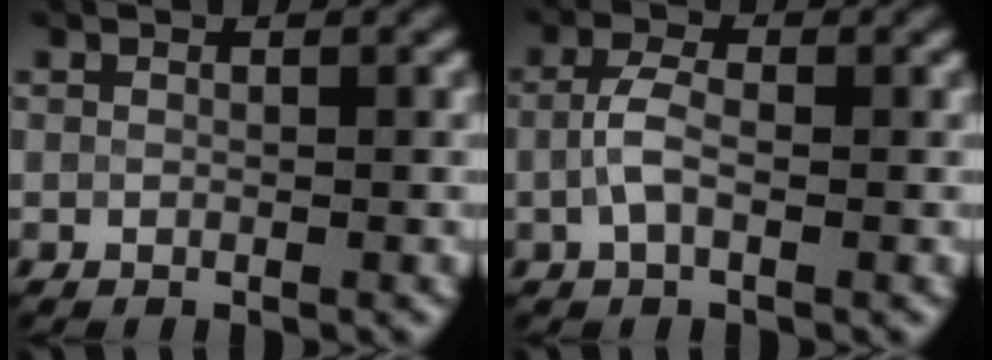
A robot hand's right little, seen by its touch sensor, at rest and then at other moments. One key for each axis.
{"total": 2.2, "fx": -0.1, "fy": 1.0, "fz": 2.0, "tx": -0.041, "ty": 0.007, "tz": -0.009}